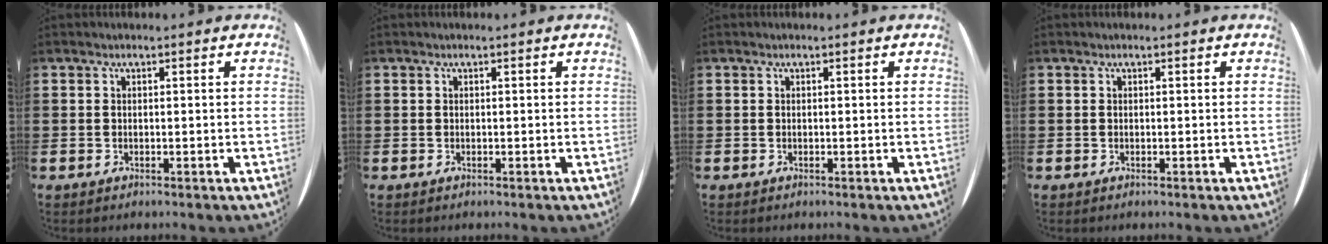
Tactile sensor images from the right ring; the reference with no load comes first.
{"total": 0.0}
{"total": 0.0}
{"total": 0.0}